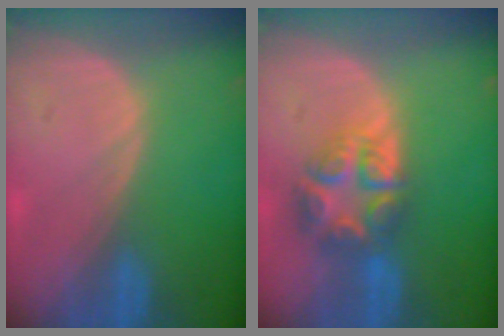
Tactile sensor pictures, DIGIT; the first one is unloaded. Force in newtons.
{"total": 8.0, "press": 6.9, "slide": 4.2}